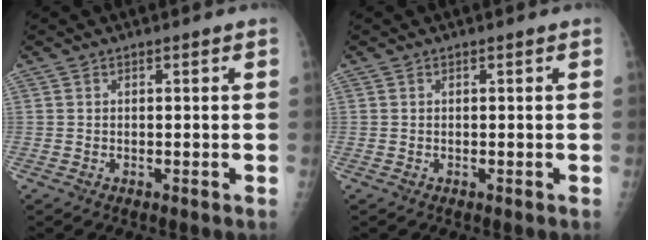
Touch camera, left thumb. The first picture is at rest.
{"total": 0.0}